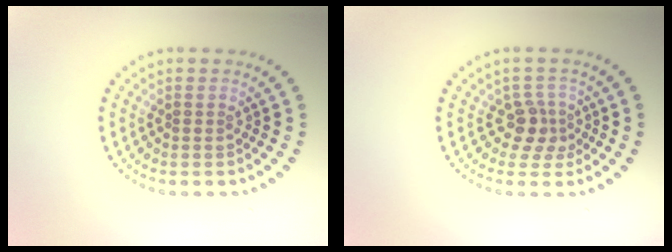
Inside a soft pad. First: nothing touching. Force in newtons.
{"total": 2.3, "press": 1.8, "slide": 1.5}